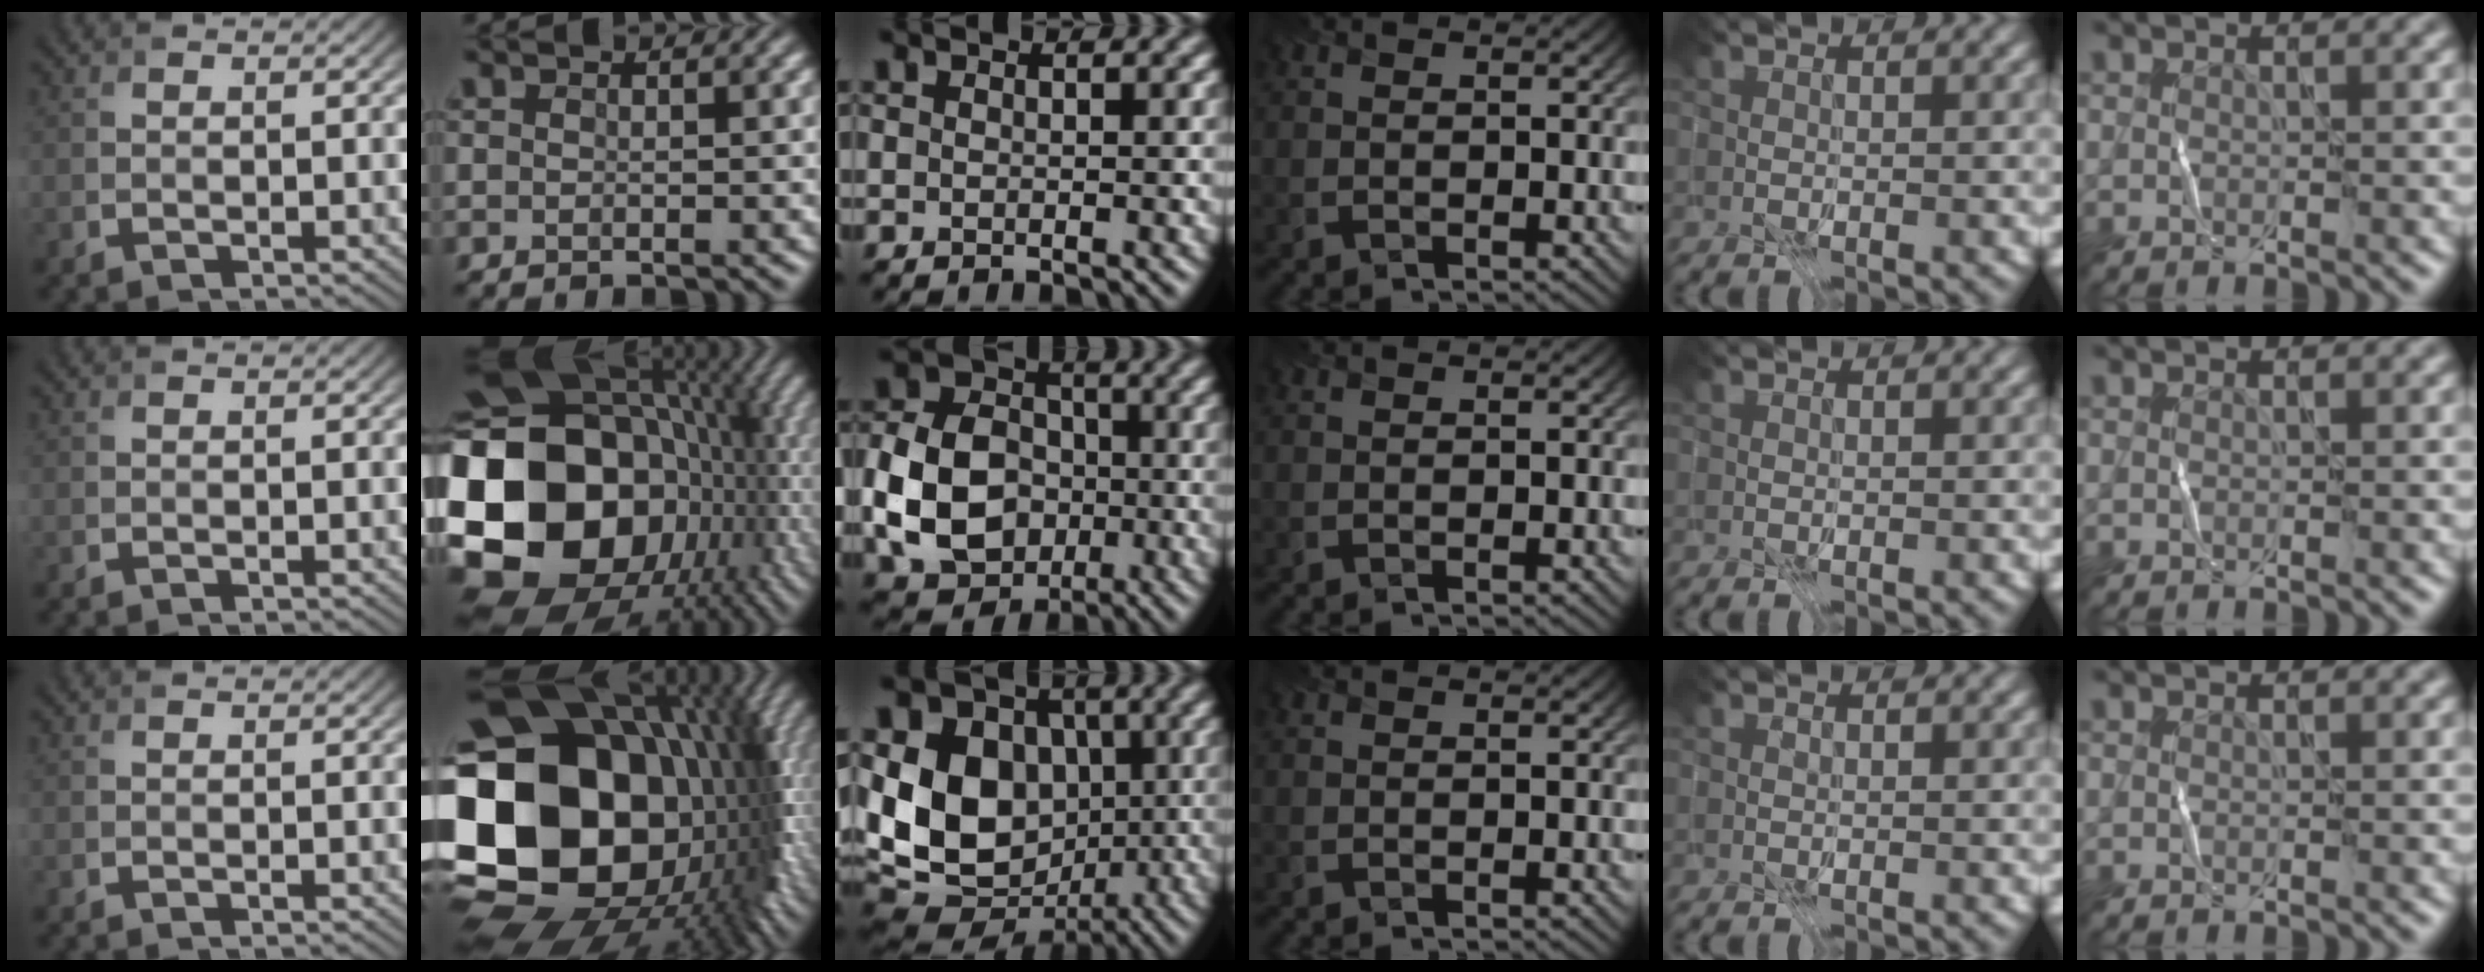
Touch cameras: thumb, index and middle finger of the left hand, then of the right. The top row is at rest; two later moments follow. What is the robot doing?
{"motion": "fold", "object": "file"}